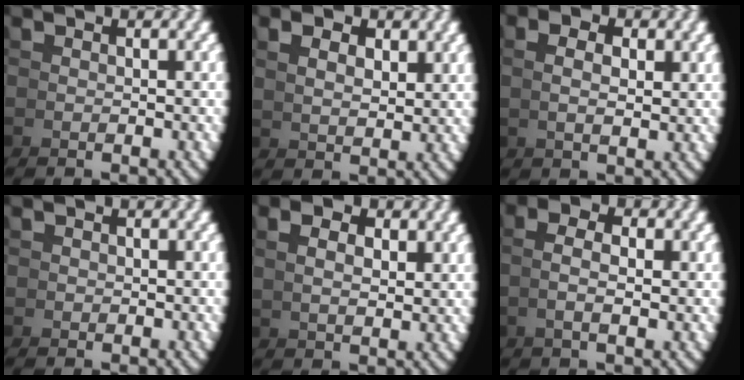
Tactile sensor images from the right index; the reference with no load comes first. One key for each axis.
{"total": 2.1, "fx": 1.9, "fy": -0.2, "fz": 0.9, "tx": -0.007, "ty": -0.004, "tz": 0.047}
{"total": 1.7, "fx": 1.1, "fy": -0.3, "fz": 1.2, "tx": -0.015, "ty": 0.002, "tz": 0.025}
{"total": 0.0}
{"total": 2.0, "fx": 1.6, "fy": -0.2, "fz": 1.1, "tx": -0.008, "ty": 0.000, "tz": 0.039}
{"total": 1.9, "fx": 0.6, "fy": -0.2, "fz": 1.8, "tx": -0.036, "ty": 0.003, "tz": 0.013}